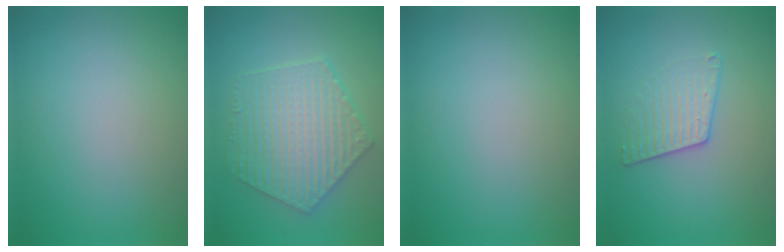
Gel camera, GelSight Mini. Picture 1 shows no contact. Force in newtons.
{"total": 6.1, "press": 4.9, "slide": 3.6}
{"total": 0.0}
{"total": 2.0, "press": 1.5, "slide": 1.3}